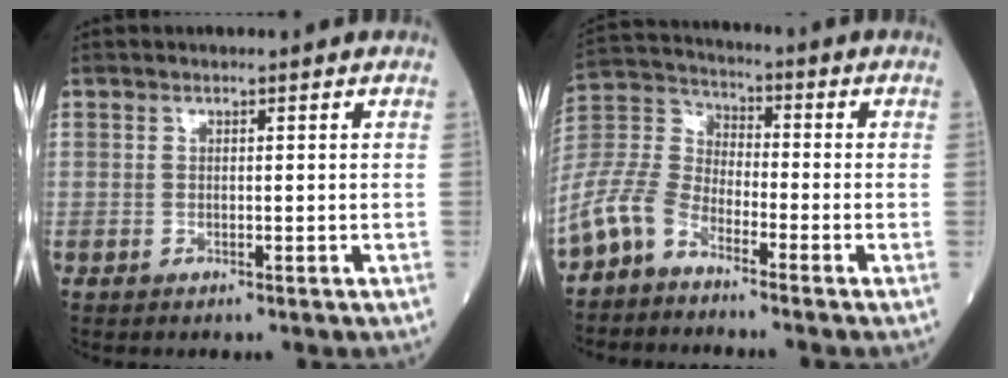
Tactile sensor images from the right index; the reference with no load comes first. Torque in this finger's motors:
{"motor_torque": [1.68, -0.46, 1.05, 0.20]}